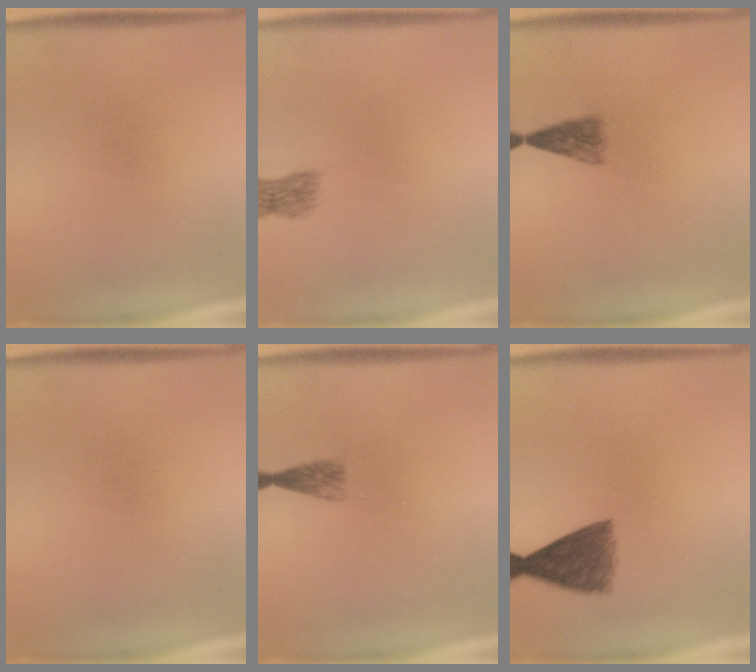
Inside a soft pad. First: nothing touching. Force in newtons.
{"total": 2.1}
{"total": 2.9}
{"total": 0.0}
{"total": 2.0}
{"total": 6.0}